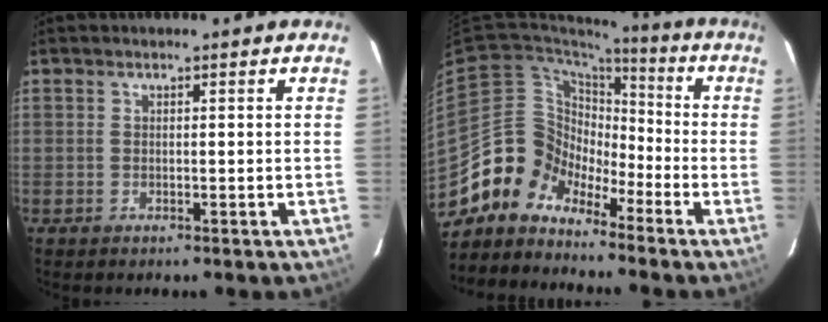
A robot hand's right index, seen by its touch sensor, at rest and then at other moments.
{"total": 10.5, "force": [-7.4, 7.3, 1.2], "torque": [-0.029, 0.045, -0.157]}